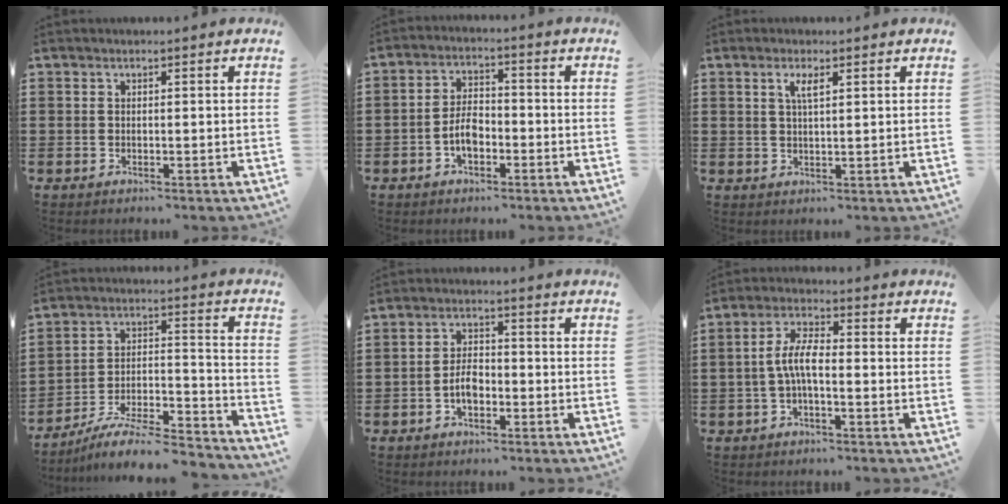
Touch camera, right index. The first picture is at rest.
{"total": 4.6, "force": [-1.8, 2.3, 3.5], "torque": [-0.078, 0.000, -0.036]}
{"total": 2.5, "force": [1.2, 0.6, 2.1], "torque": [-0.045, 0.004, 0.019]}
{"total": 8.2, "force": [-7.3, 1.4, 3.6], "torque": [-0.057, 0.006, -0.143]}
{"total": 3.9, "force": [-1.4, 2.0, 3.0], "torque": [-0.070, -0.002, -0.029]}
{"total": 5.7, "force": [-1.0, 1.9, 5.3], "torque": [-0.123, -0.002, -0.028]}